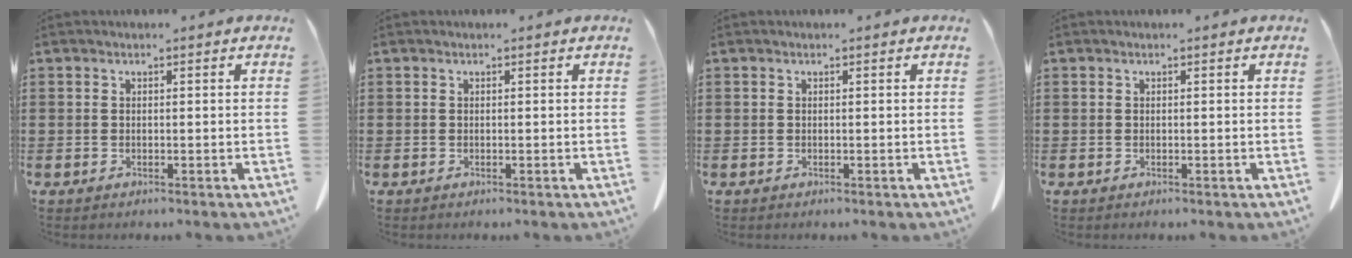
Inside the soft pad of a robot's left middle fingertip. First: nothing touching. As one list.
[{"total": 0.0}, {"total": 0.0}, {"total": 0.0}]